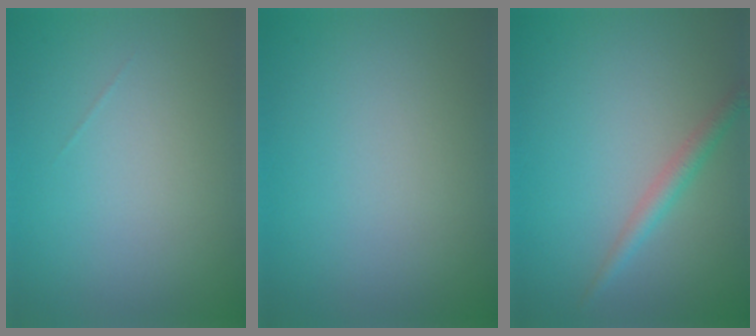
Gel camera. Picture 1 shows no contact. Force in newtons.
{"total": 0.0}
{"total": 1.8, "press": 1.8, "slide": 0.0}